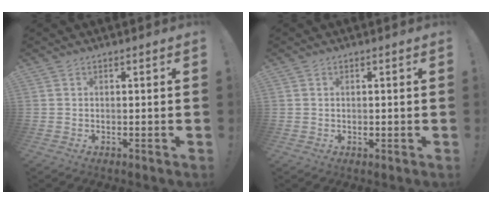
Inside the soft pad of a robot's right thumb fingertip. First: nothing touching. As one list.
[{"total": 1.0, "force": [0.0, 1.0, -0.2], "torque": [0.007, 0.002, 0.000]}]